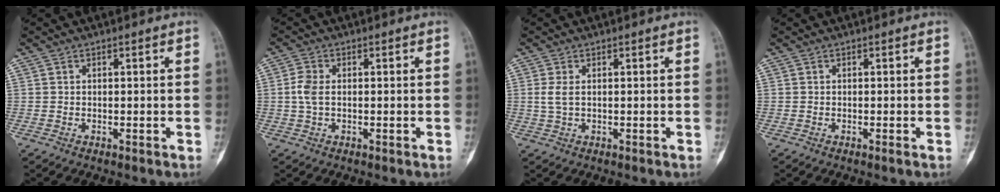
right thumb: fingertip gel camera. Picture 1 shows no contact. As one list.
[{"total": 3.4, "force": [0.2, 2.0, 2.8], "torque": [-0.071, 0.006, 0.000]}, {"total": 2.3, "force": [0.5, 1.1, 1.9], "torque": [-0.053, 0.004, 0.015]}, {"total": 0.0}]